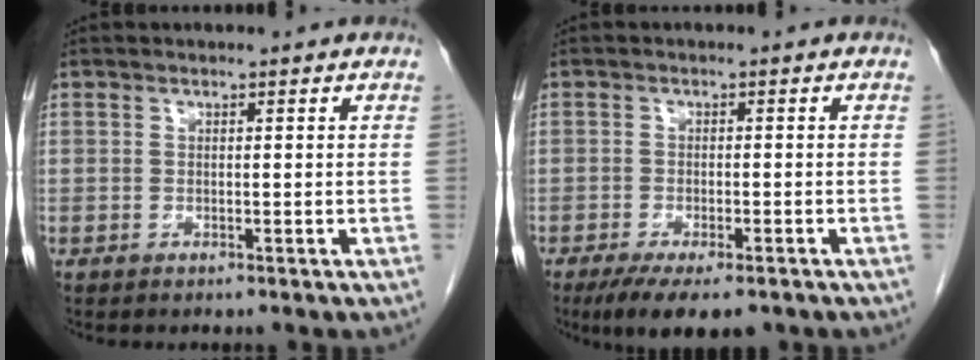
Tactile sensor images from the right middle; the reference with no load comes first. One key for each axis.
{"total": 8.3, "fx": -5.9, "fy": 2.4, "fz": 5.3, "tx": -0.077, "ty": -0.016, "tz": -0.090}